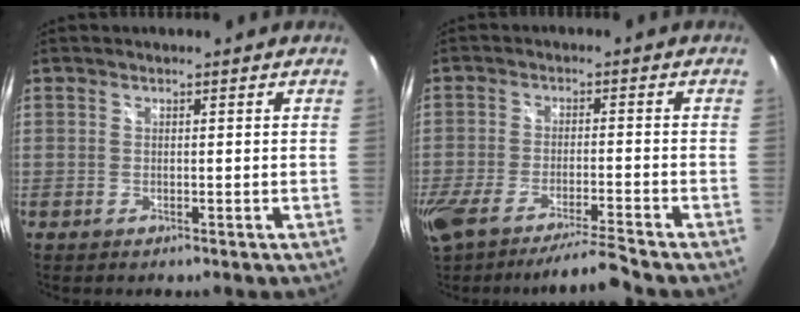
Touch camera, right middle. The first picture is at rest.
{"total": 9.8, "force": [-8.6, -0.6, 4.7], "torque": [-0.112, -0.023, -0.151]}